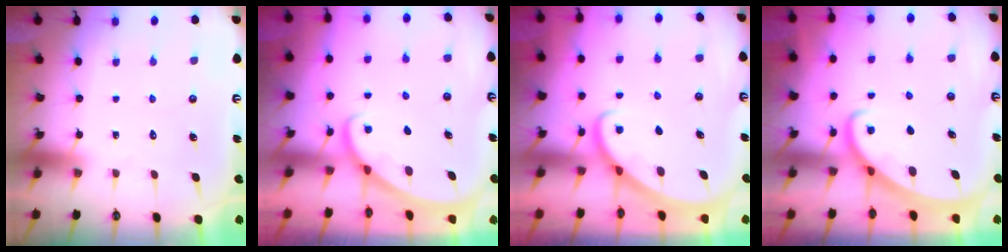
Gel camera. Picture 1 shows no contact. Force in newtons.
{"total": 1.5, "press": 1.5, "slide": 0.1}
{"total": 2.6, "press": 2.6, "slide": 0.2}
{"total": 2.3, "press": 2.3, "slide": 0.2}